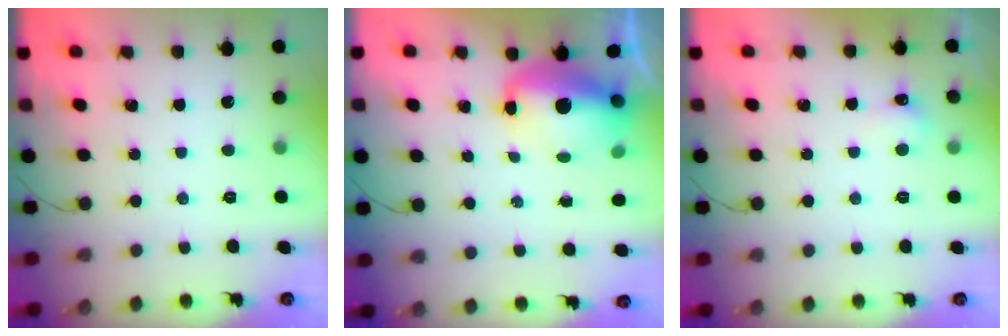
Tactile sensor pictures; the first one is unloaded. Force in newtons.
{"total": 13.9, "press": 13.7, "slide": 2.7}
{"total": 3.8, "press": 3.7, "slide": 1.1}